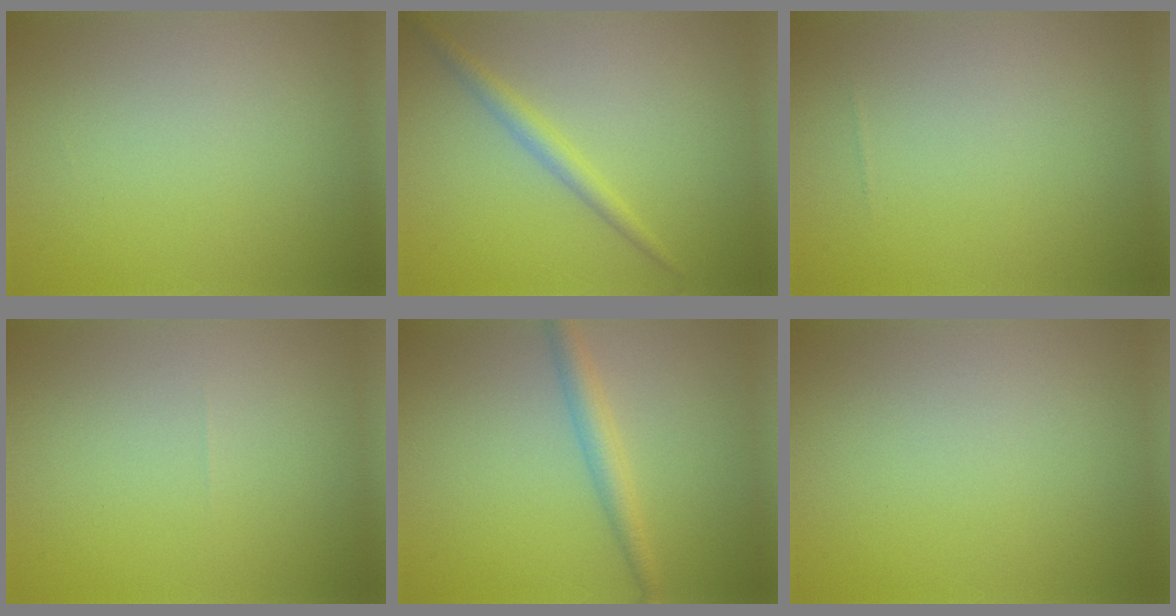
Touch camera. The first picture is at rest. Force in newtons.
{"total": 1.9, "press": 1.9, "slide": 0.1}
{"total": 0.0}
{"total": 0.0}
{"total": 2.5, "press": 2.5, "slide": 0.1}
{"total": 0.0}